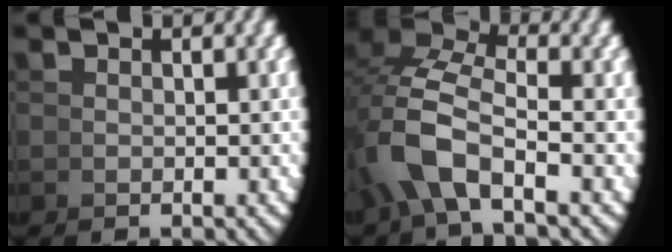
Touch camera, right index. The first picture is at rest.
{"total": 5.9, "force": [0.7, 3.7, 4.5], "torque": [-0.117, -0.008, 0.011]}